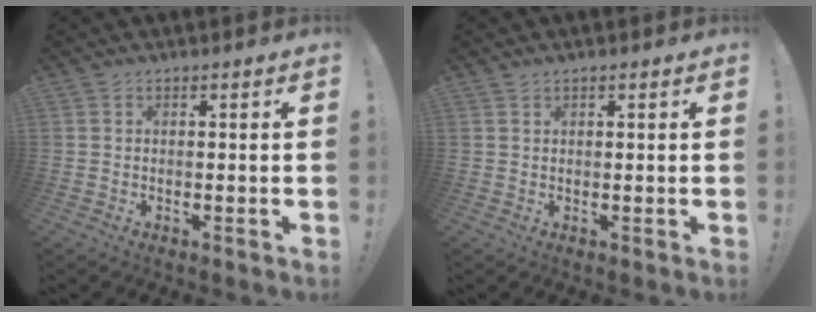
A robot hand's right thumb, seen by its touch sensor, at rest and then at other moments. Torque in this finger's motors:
{"motor_torque": [-0.20, -0.02, 0.03, 0.09, 0.05]}